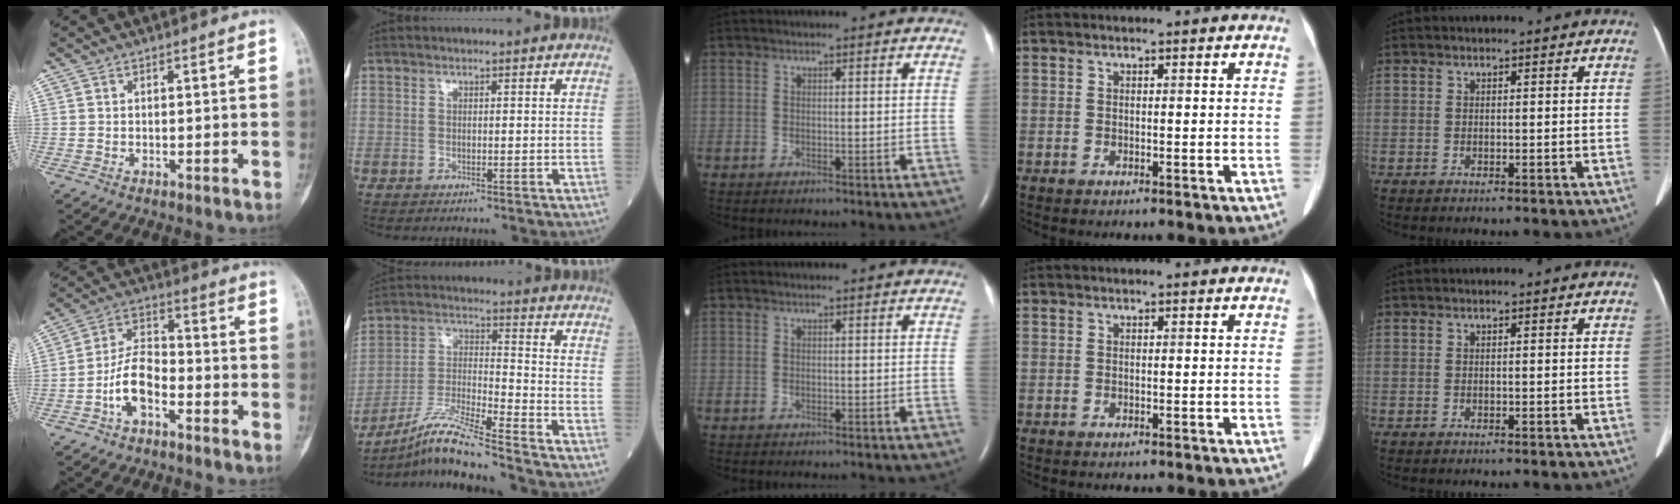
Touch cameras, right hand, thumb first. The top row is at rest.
{"thumb": {"total": 8.2, "force": [-3.7, 4.3, 6.0], "torque": [-0.110, 0.040, -0.076]}, "index": {"total": 11.9, "force": [-10.0, -1.1, 6.2], "torque": [-0.126, -0.017, -0.189]}}